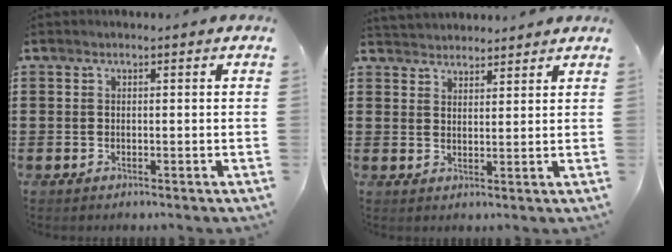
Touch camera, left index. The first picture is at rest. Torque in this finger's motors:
{"motor_torque": [2.14, 0.00, -0.04, -0.04]}